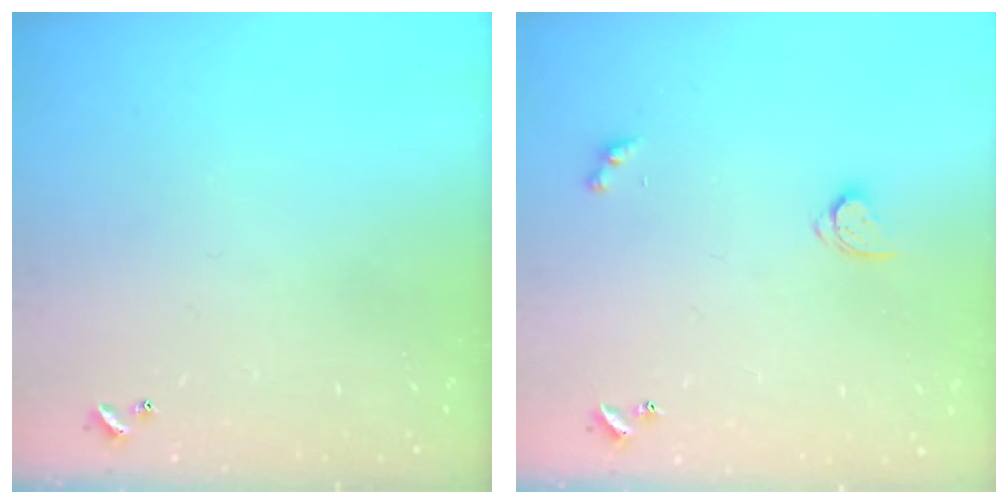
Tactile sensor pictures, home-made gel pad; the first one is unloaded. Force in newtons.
{"total": 2.8, "press": 2.8, "slide": 0.3}